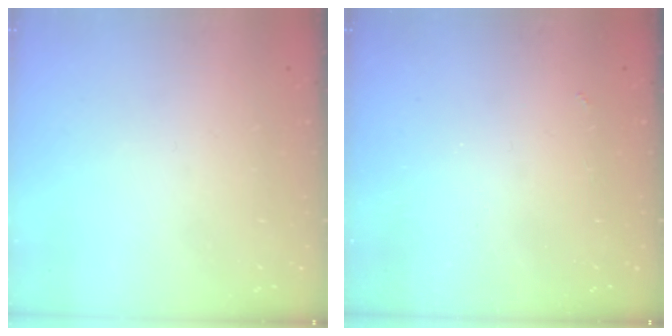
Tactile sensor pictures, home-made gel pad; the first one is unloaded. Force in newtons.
{"total": 1.9, "press": 1.8, "slide": 0.4}